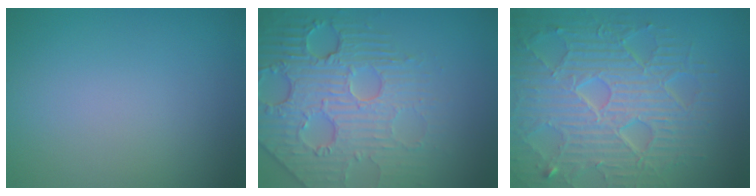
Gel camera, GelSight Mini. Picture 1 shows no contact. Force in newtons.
{"total": 6.2, "press": 5.3, "slide": 3.4}
{"total": 9.0, "press": 6.5, "slide": 6.3}